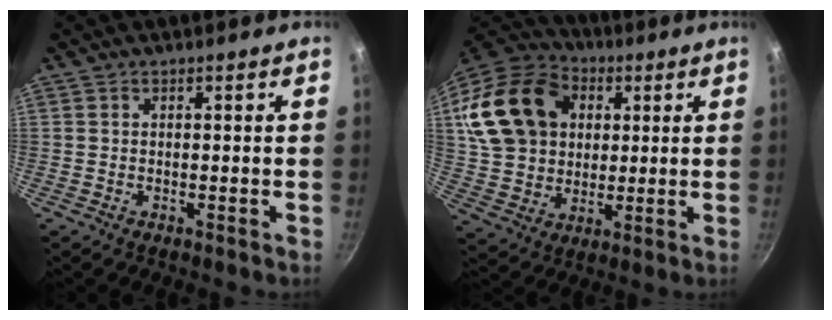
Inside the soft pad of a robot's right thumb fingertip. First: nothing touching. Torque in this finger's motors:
{"motor_torque": [-0.12, 1.64, 0.86, -0.12, 0.22]}